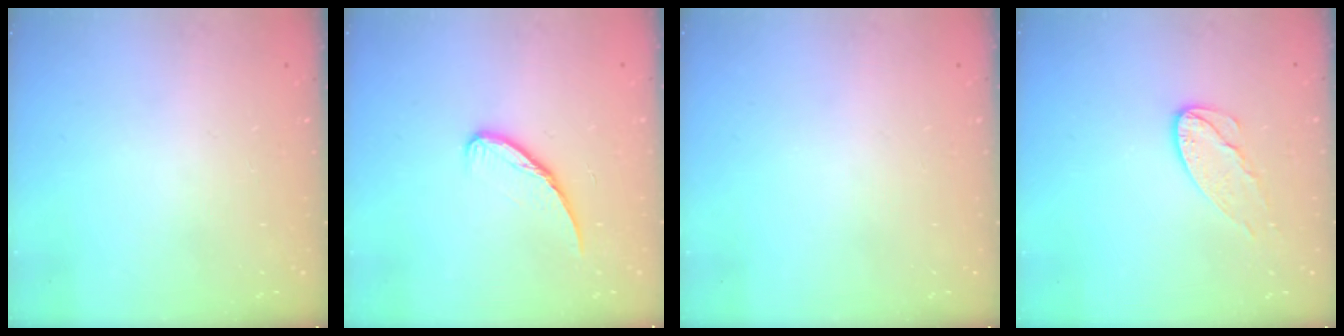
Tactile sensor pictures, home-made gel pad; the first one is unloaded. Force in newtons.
{"total": 7.1, "press": 7.0, "slide": 0.6}
{"total": 0.0}
{"total": 8.1, "press": 8.1, "slide": 0.5}